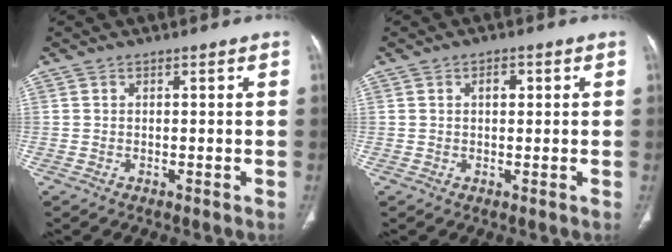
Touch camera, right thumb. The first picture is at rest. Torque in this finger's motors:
{"motor_torque": [0.32, 0.77, 0.41, -0.27, -0.01]}